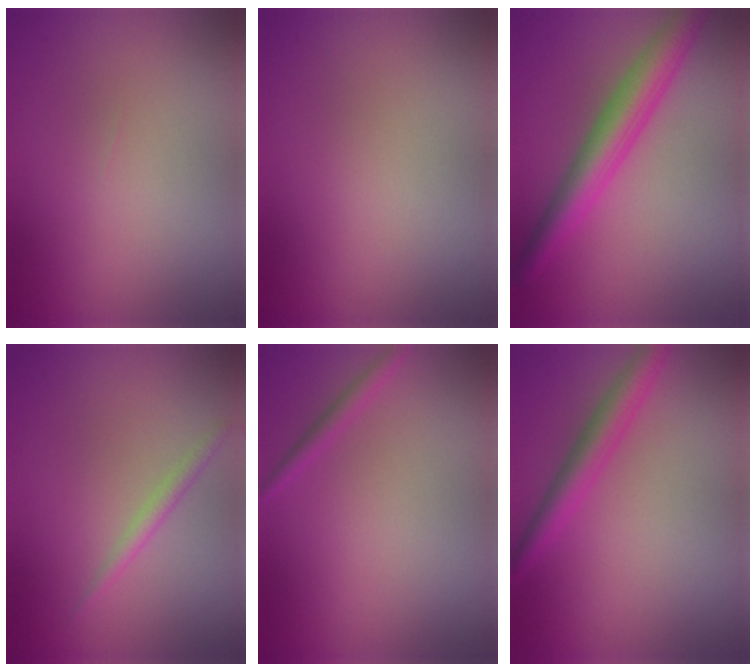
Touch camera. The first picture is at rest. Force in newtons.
{"total": 0.0}
{"total": 5.1, "press": 5.1, "slide": 0.2}
{"total": 1.2, "press": 1.2, "slide": 0.0}
{"total": 1.1, "press": 1.1, "slide": 0.0}
{"total": 3.1, "press": 3.1, "slide": 0.1}